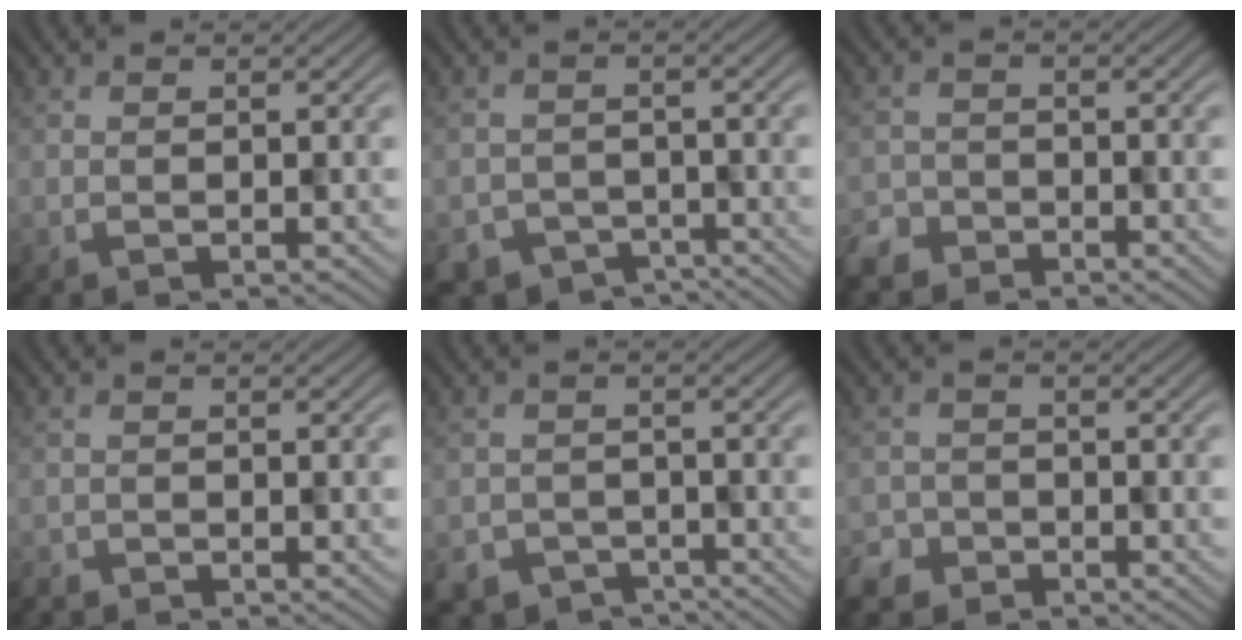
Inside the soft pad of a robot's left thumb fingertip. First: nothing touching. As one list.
[{"total": 5.5, "force": [-4.2, 3.4, 1.1], "torque": [-0.012, -0.014, -0.057]}, {"total": 4.0, "force": [-3.7, 1.6, 0.3], "torque": [0.000, -0.010, -0.074]}, {"total": 1.9, "force": [-1.9, 0.2, -0.2], "torque": [0.005, -0.007, -0.034]}, {"total": 5.4, "force": [-4.3, 3.1, 0.9], "torque": [-0.011, -0.013, -0.060]}, {"total": 4.1, "force": [-3.6, 2.0, 0.1], "torque": [0.003, -0.005, -0.066]}]